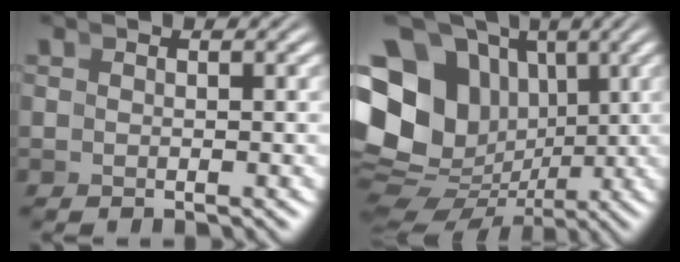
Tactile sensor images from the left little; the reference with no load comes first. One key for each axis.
{"total": 18.8, "fx": 0.4, "fy": 15.3, "fz": 10.9, "tx": -0.213, "ty": -0.046, "tz": 0.012}